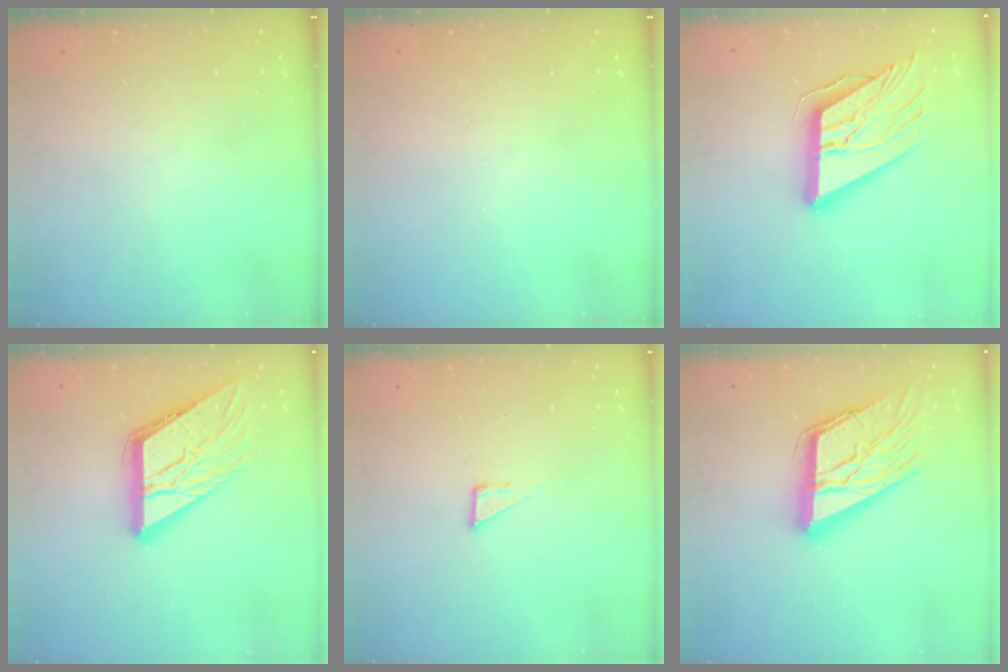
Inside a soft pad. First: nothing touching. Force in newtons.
{"total": 0.0}
{"total": 18.2, "press": 18.1, "slide": 2.0}
{"total": 16.2, "press": 16.1, "slide": 1.8}
{"total": 3.6, "press": 3.6, "slide": 0.3}
{"total": 19.6, "press": 19.5, "slide": 1.9}